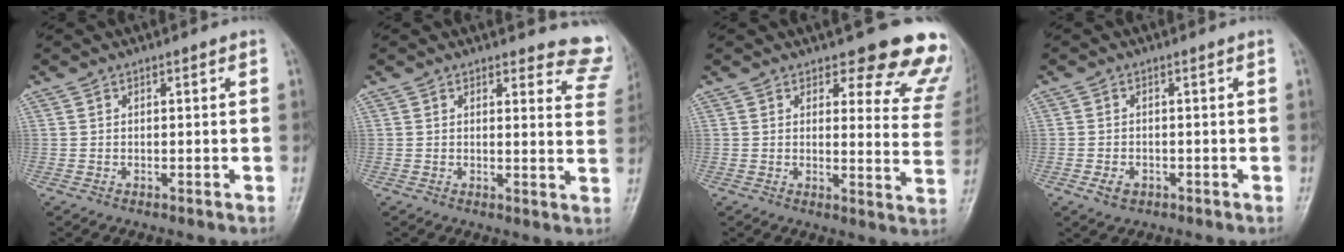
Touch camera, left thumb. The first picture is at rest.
{"total": 9.0, "force": [8.6, 2.3, 1.0], "torque": [0.039, -0.069, 0.060]}
{"total": 14.8, "force": [12.5, 4.4, 6.6], "torque": [-0.017, -0.090, 0.120]}
{"total": 2.4, "force": [-1.2, 1.6, 1.4], "torque": [-0.026, 0.004, -0.016]}